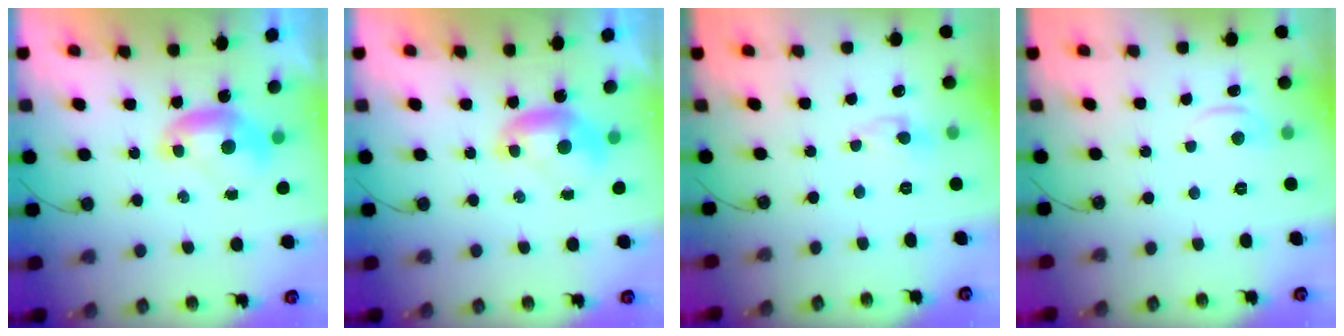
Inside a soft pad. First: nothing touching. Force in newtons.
{"total": 0.0}
{"total": 0.0}
{"total": 0.9, "press": 0.8, "slide": 0.4}